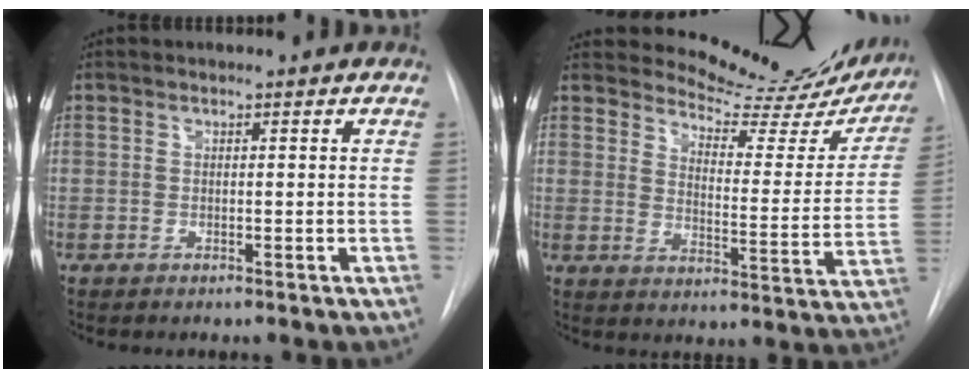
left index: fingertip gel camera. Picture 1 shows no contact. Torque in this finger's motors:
{"motor_torque": [0.97, -1.17, 0.10, -0.01]}